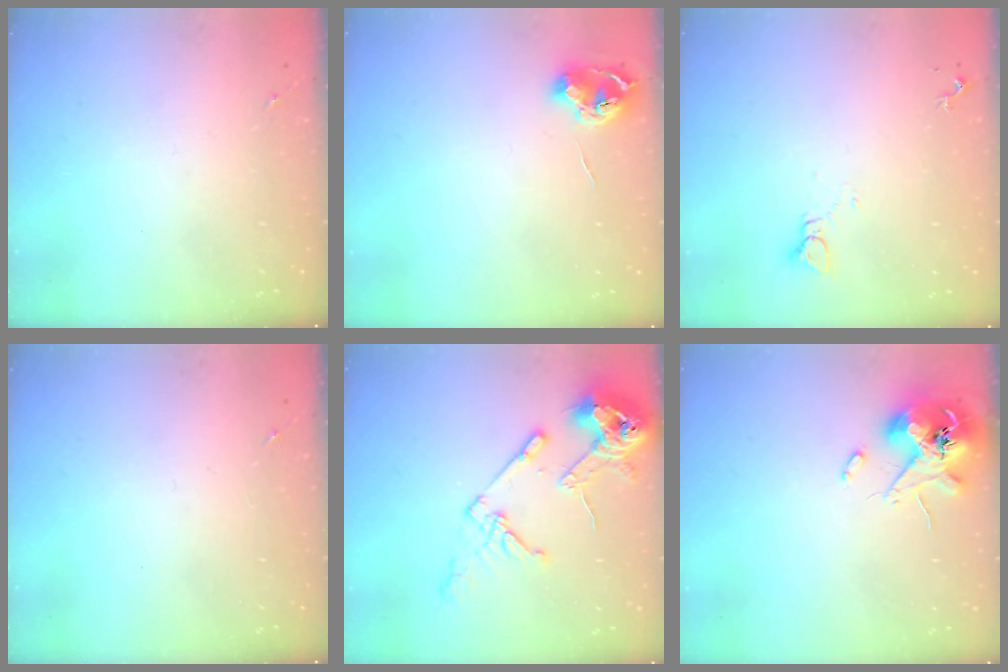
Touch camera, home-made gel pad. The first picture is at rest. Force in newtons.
{"total": 8.0, "press": 8.0, "slide": 0.8}
{"total": 2.7, "press": 2.7, "slide": 0.2}
{"total": 0.0}
{"total": 17.0, "press": 16.9, "slide": 1.9}
{"total": 11.5, "press": 11.3, "slide": 1.8}